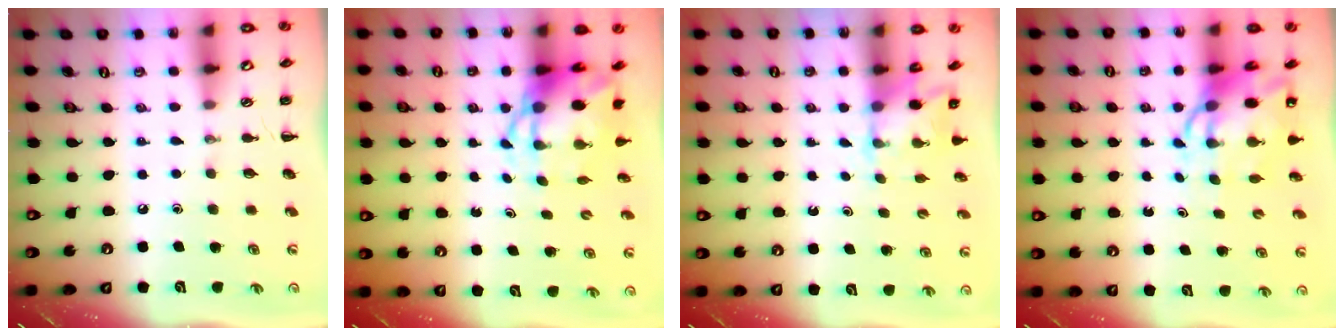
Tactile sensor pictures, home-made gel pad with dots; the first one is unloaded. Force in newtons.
{"total": 6.3, "press": 6.1, "slide": 1.7}
{"total": 3.4, "press": 3.2, "slide": 1.2}
{"total": 8.2, "press": 8.0, "slide": 2.1}